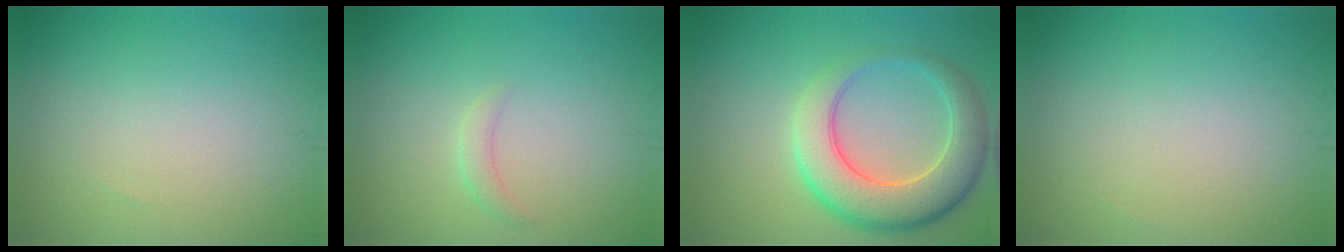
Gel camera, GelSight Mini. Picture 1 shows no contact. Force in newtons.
{"total": 1.2, "press": 1.2, "slide": 0.1}
{"total": 7.6, "press": 7.6, "slide": 0.4}
{"total": 0.0}